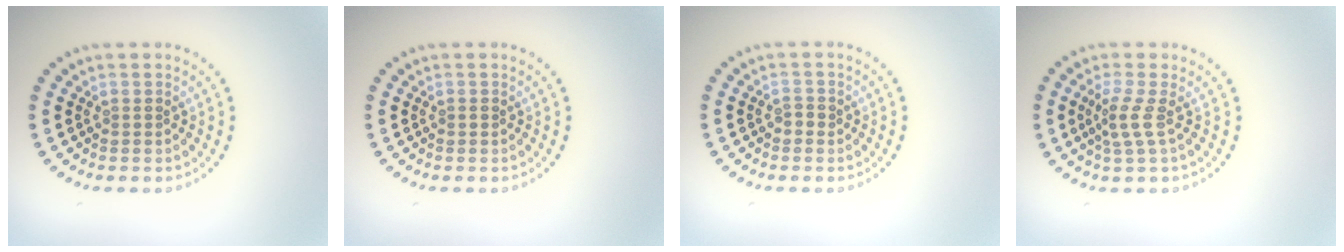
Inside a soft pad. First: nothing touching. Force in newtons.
{"total": 0.6, "press": 0.6, "slide": 0.1}
{"total": 1.0, "press": 0.9, "slide": 0.3}
{"total": 2.1, "press": 1.5, "slide": 1.5}